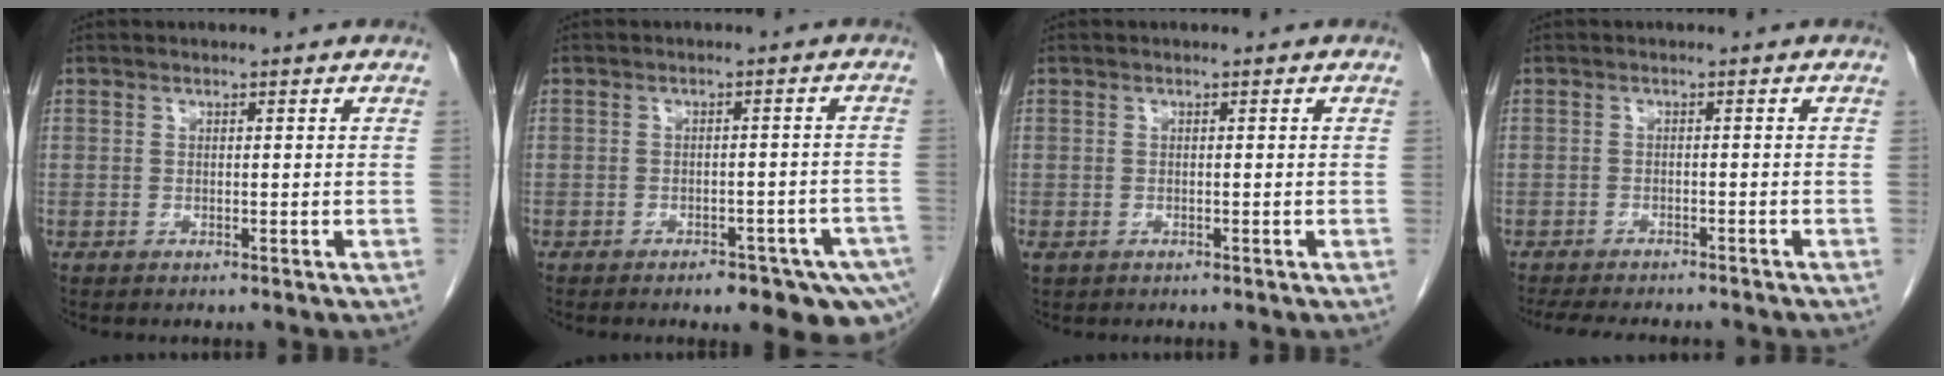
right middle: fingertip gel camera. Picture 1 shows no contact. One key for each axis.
{"total": 10.2, "fx": -7.1, "fy": 3.4, "fz": 6.5, "tx": -0.049, "ty": 0.007, "tz": -0.086}
{"total": 0.8, "fx": -0.4, "fy": 0.4, "fz": 0.4, "tx": -0.010, "ty": 0.000, "tz": -0.002}
{"total": 11.1, "fx": -9.8, "fy": 2.6, "fz": 4.6, "tx": -0.073, "ty": -0.011, "tz": -0.130}